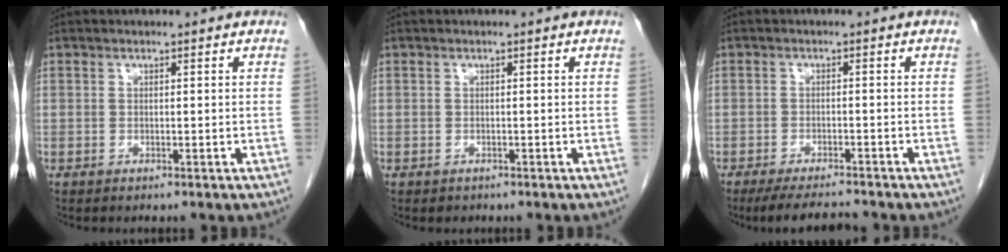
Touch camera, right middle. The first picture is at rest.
{"total": 0.6, "force": [-0.4, 0.4, 0.0], "torque": [-0.010, 0.003, -0.004]}
{"total": 6.2, "force": [-5.7, 0.6, 2.3], "torque": [-0.038, -0.014, -0.092]}